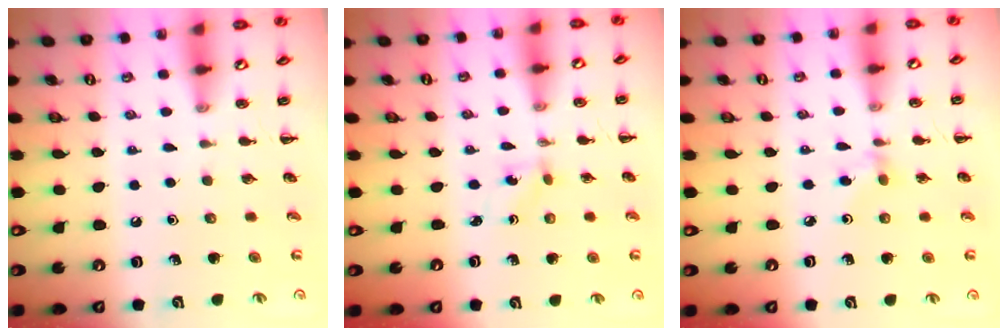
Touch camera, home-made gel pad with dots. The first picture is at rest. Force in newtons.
{"total": 1.5, "press": 1.4, "slide": 0.6}
{"total": 3.3, "press": 3.0, "slide": 1.2}